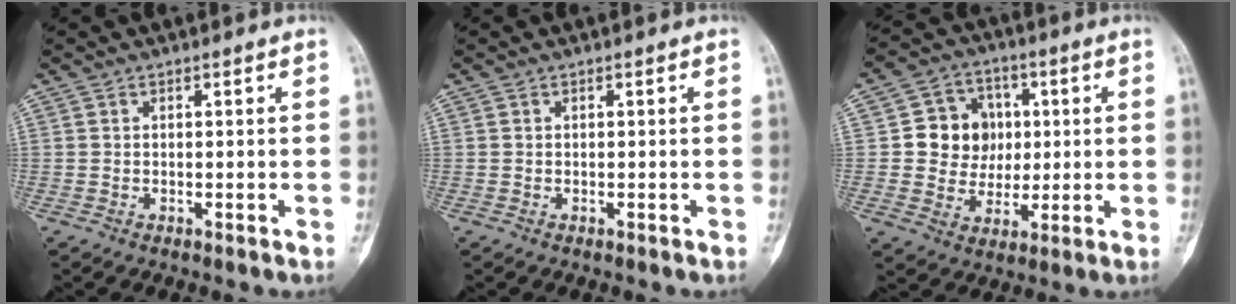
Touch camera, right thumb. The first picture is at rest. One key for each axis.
{"total": 0.0}
{"total": 10.7, "fx": 1.3, "fy": 9.7, "fz": 4.2, "tx": -0.012, "ty": 0.007, "tz": 0.024}